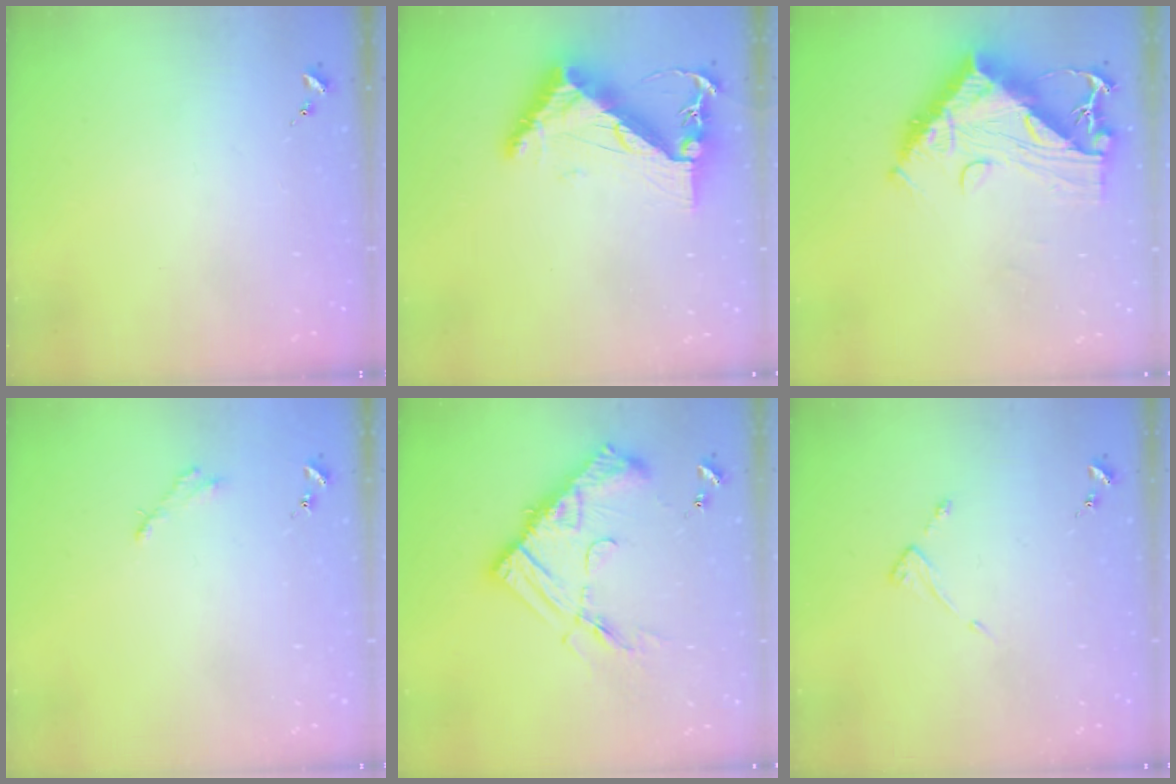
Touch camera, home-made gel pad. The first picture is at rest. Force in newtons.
{"total": 9.0, "press": 8.9, "slide": 0.6}
{"total": 14.5, "press": 14.4, "slide": 1.6}
{"total": 2.5, "press": 2.5, "slide": 0.2}
{"total": 16.6, "press": 16.6, "slide": 1.1}
{"total": 2.6, "press": 2.6, "slide": 0.3}